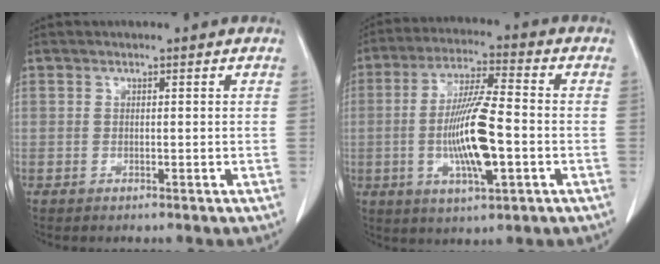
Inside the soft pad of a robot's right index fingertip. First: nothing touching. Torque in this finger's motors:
{"motor_torque": [1.50, -0.29, 0.31, 0.11]}